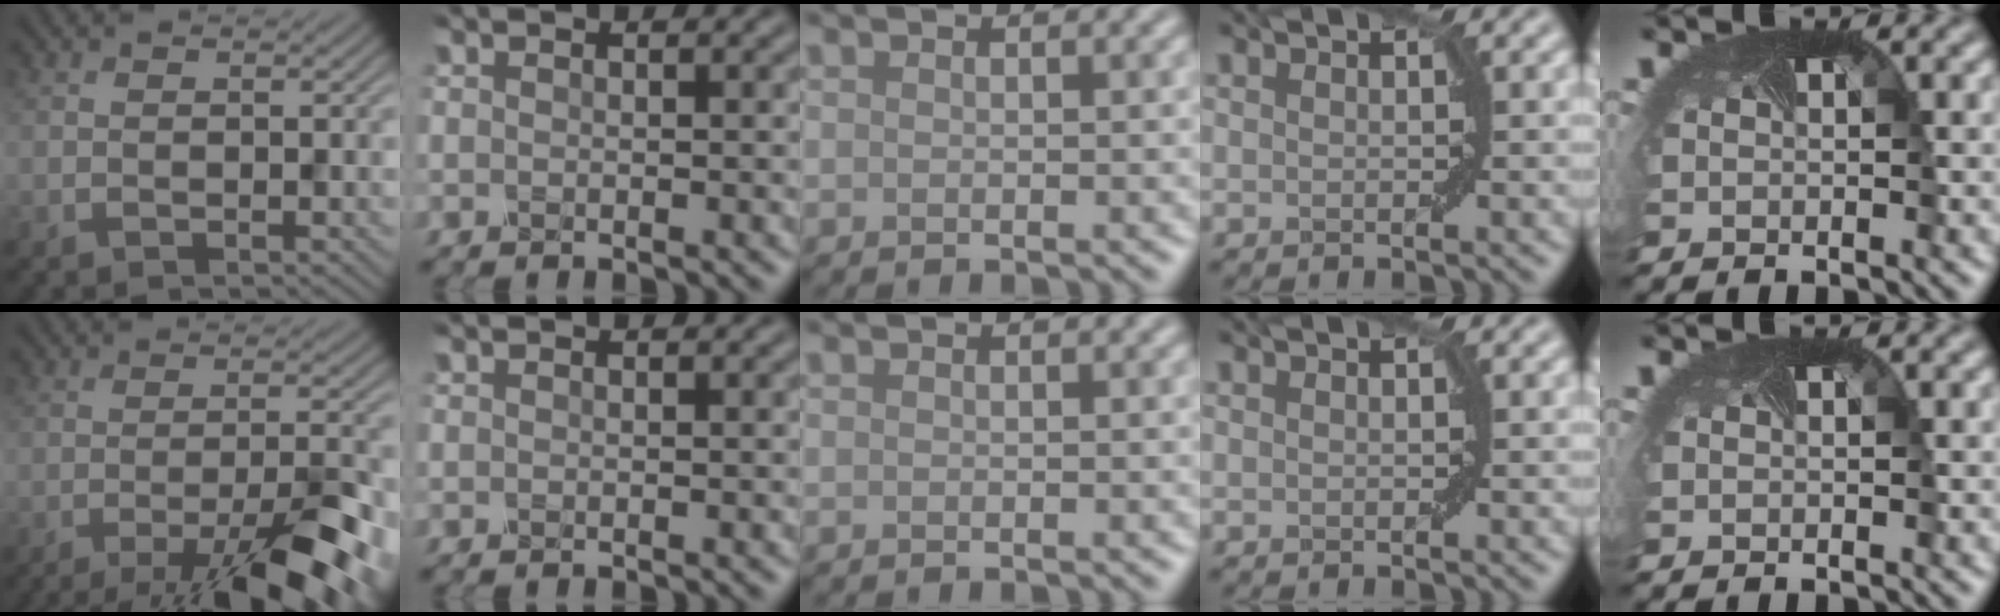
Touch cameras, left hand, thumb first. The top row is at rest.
{"thumb": {"total": 12.0, "force": [-7.1, 1.8, 9.4], "torque": [-0.136, 0.007, -0.101]}}